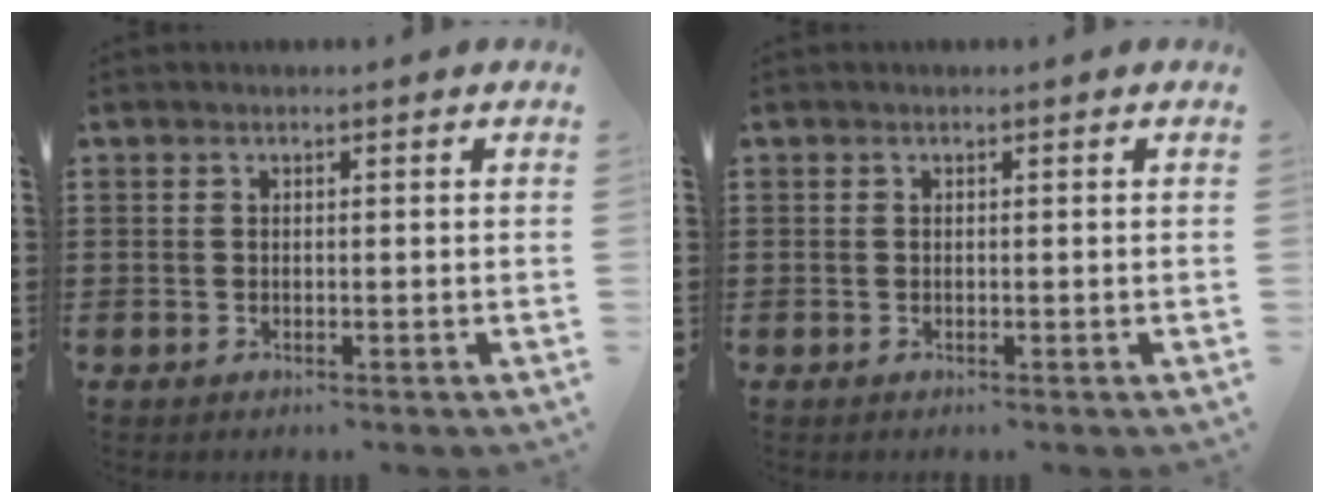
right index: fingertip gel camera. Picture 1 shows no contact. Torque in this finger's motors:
{"motor_torque": [0.00, 0.00, 0.00, 0.00]}